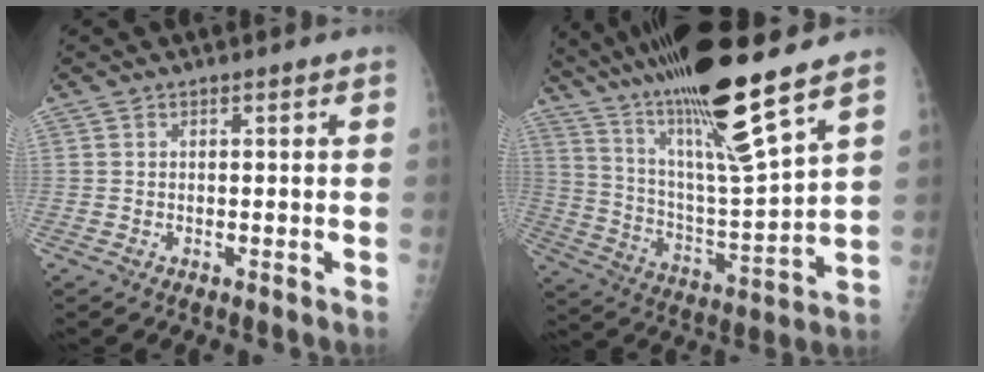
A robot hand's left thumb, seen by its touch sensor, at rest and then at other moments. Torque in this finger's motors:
{"motor_torque": [3.35, 1.16, 1.59, -1.18, 0.63]}